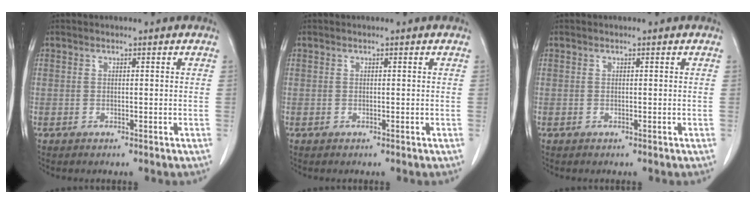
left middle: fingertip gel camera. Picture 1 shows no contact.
{"total": 0.0}
{"total": 0.0}